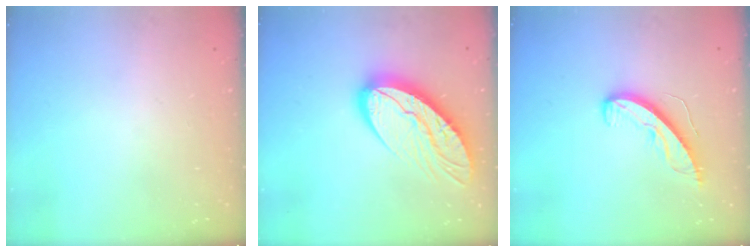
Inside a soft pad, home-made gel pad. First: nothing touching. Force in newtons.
{"total": 14.5, "press": 14.5, "slide": 1.3}
{"total": 10.4, "press": 10.4, "slide": 0.6}